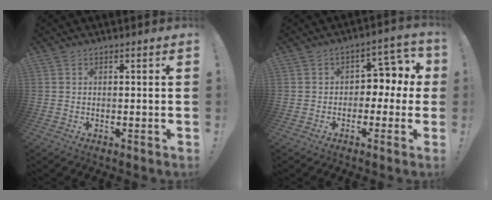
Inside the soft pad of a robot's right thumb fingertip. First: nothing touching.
{"total": 6.2, "force": [0.4, 4.7, 4.0], "torque": [-0.051, -0.006, 0.007]}